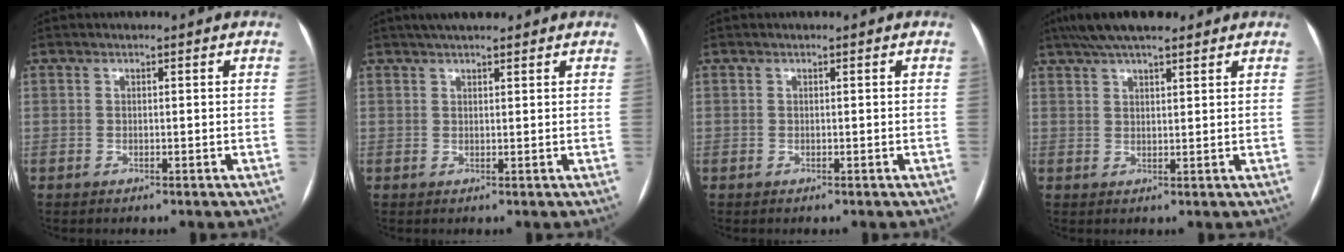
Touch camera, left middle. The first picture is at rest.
{"total": 5.3, "force": [4.3, 1.1, 2.9], "torque": [-0.045, 0.027, 0.071]}
{"total": 0.0}
{"total": 10.2, "force": [8.0, 2.1, 5.9], "torque": [-0.096, 0.039, 0.133]}